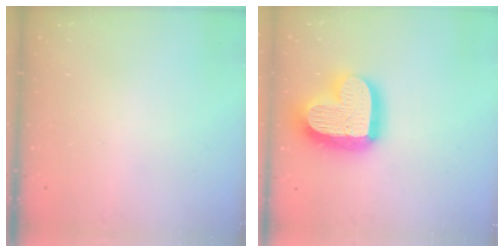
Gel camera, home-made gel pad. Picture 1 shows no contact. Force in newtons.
{"total": 22.4, "press": 22.4, "slide": 1.9}